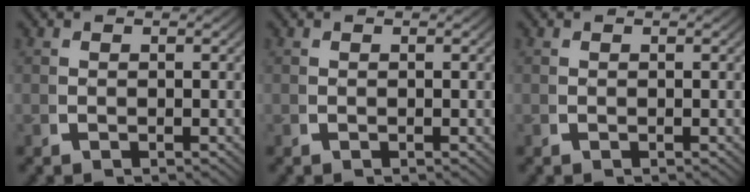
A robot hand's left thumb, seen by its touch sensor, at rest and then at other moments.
{"total": 0.0}
{"total": 0.0}